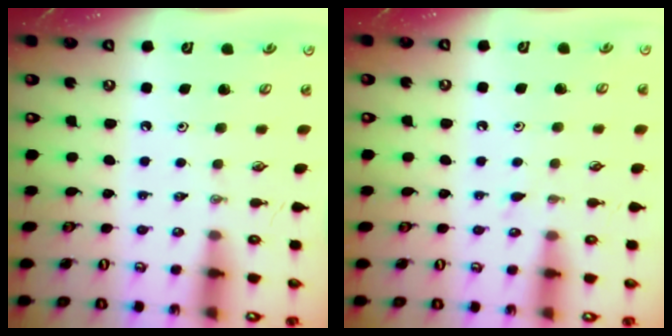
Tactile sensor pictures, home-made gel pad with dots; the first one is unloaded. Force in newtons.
{"total": 4.7, "press": 4.7, "slide": 0.4}